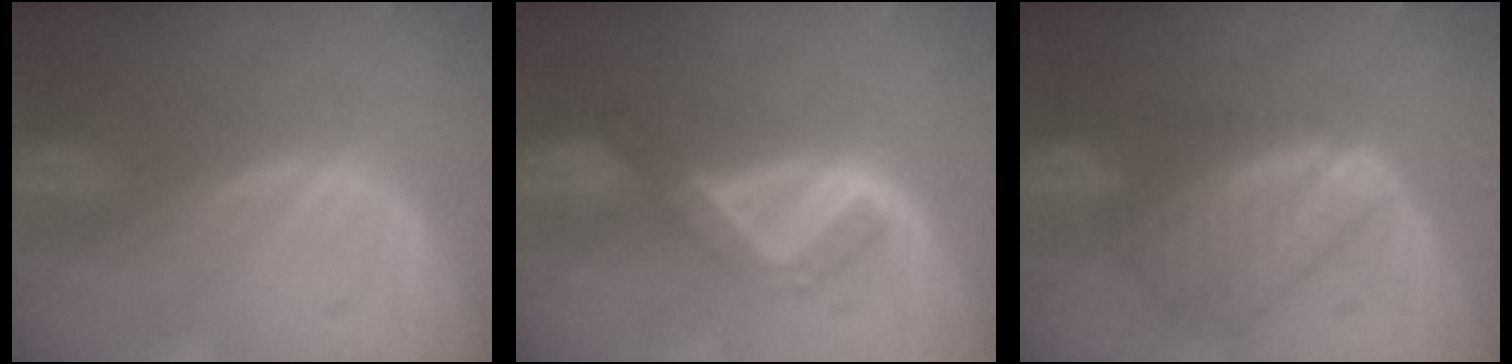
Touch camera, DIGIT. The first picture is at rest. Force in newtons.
{"total": 5.2, "press": 4.5, "slide": 2.6}
{"total": 9.0, "press": 7.7, "slide": 4.6}